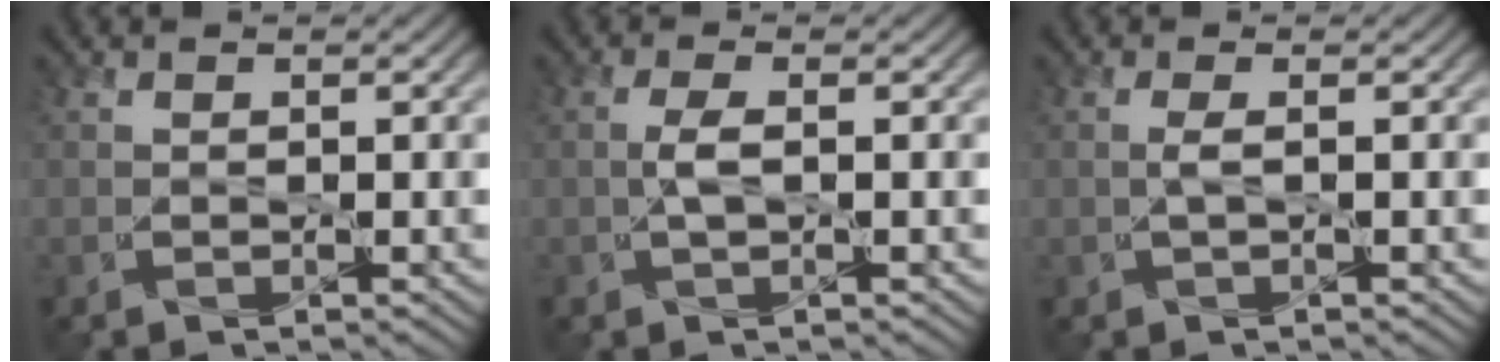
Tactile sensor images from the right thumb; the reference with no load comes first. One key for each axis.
{"total": 2.0, "fx": -0.2, "fy": 0.6, "fz": 1.9, "tx": -0.046, "ty": 0.005, "tz": -0.005}
{"total": 1.0, "fx": 0.0, "fy": 0.2, "fz": 1.0, "tx": -0.027, "ty": 0.003, "tz": -0.001}